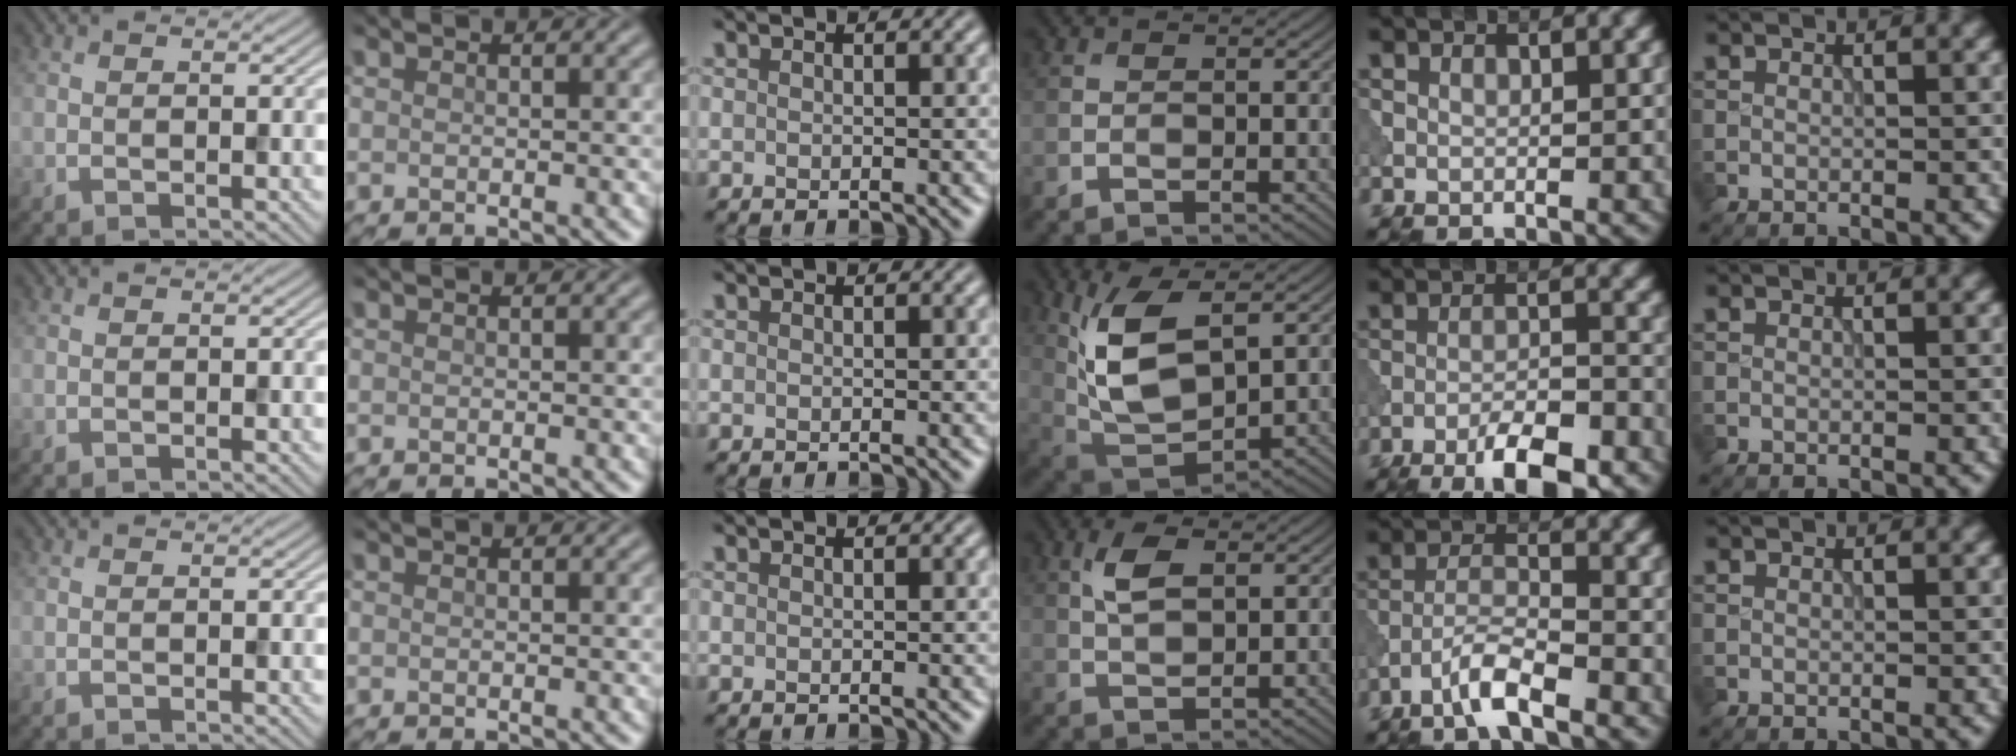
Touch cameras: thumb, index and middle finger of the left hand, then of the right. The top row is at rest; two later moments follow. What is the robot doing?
{"motion": "shake", "object": "bell"}